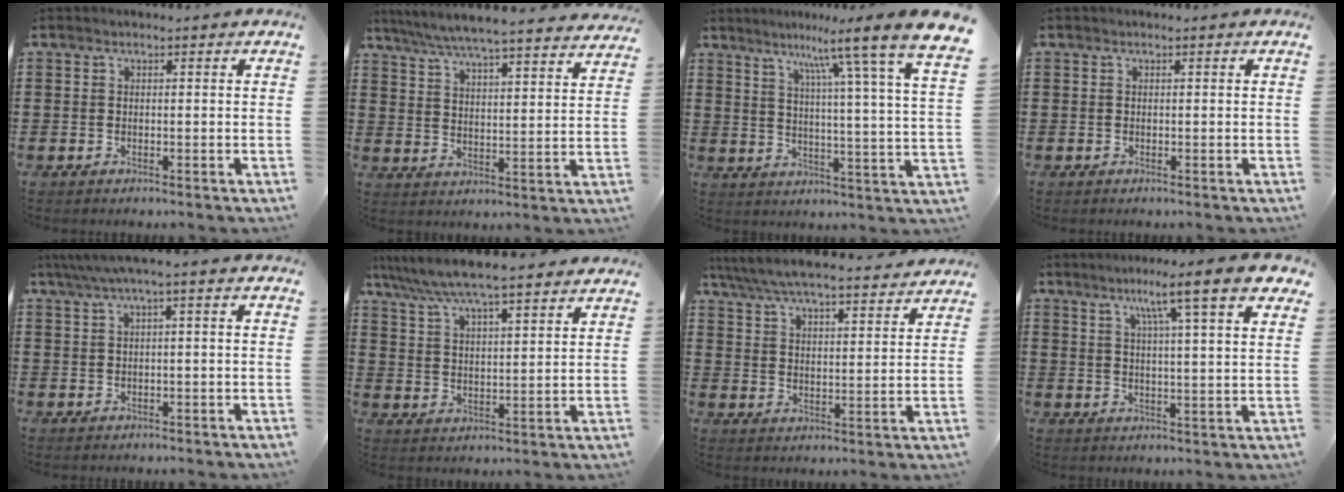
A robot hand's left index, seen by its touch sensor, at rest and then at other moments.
{"total": 6.0, "force": [5.6, -0.5, 2.1], "torque": [-0.064, -0.040, 0.094]}
{"total": 9.0, "force": [7.1, -1.1, 5.4], "torque": [-0.103, -0.055, 0.102]}
{"total": 0.0}
{"total": 2.2, "force": [-0.2, 0.0, 2.2], "torque": [-0.038, -0.002, -0.007]}
{"total": 6.5, "force": [5.9, 0.2, 2.8], "torque": [-0.077, -0.027, 0.100]}
{"total": 6.3, "force": [6.0, 0.3, 2.1], "torque": [-0.066, -0.035, 0.101]}
{"total": 9.9, "force": [6.4, 0.3, 7.5], "torque": [-0.139, -0.020, 0.099]}